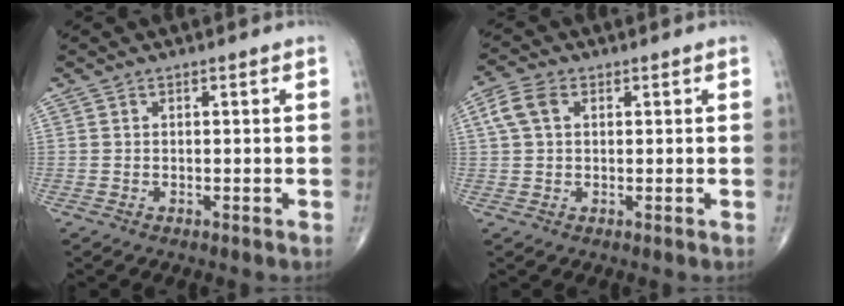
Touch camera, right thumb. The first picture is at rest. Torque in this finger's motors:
{"motor_torque": [0.01, 0.07, 0.52, 0.28, 0.12]}